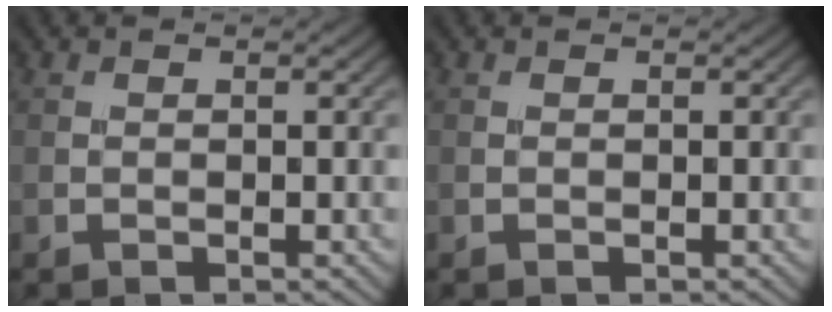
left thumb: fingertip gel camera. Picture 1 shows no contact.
{"total": 0.0}